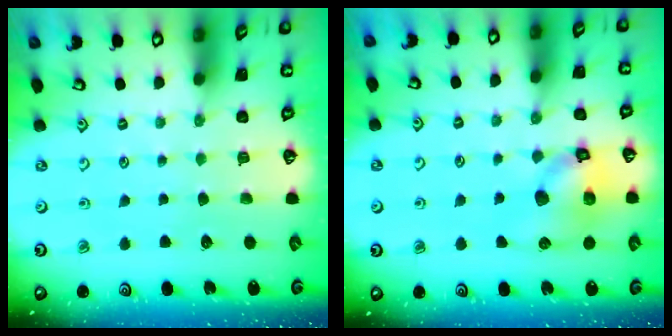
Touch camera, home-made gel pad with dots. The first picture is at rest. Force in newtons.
{"total": 11.4, "press": 11.3, "slide": 1.7}